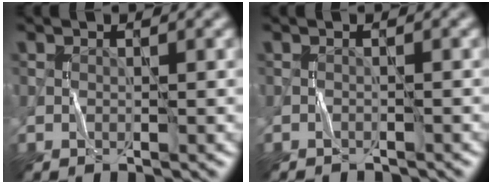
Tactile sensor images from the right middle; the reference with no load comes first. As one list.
[{"total": 1.2, "force": [-1.2, 0.1, -0.1], "torque": [0.007, -0.004, -0.020]}]